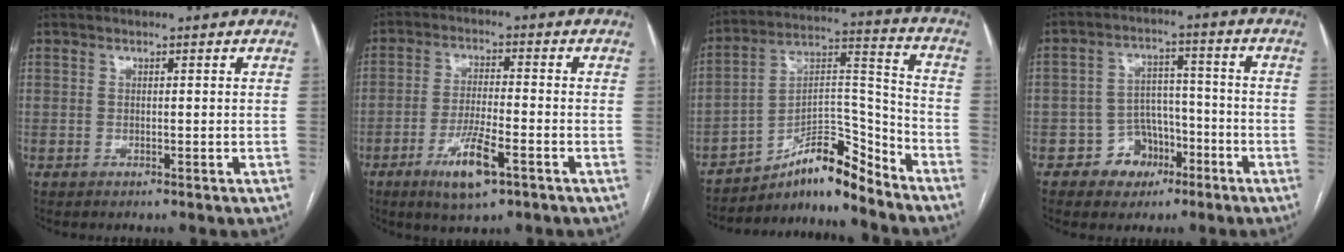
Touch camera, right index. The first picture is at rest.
{"total": 7.2, "force": [-3.8, 1.3, 6.0], "torque": [-0.115, -0.011, -0.062]}
{"total": 11.6, "force": [-10.3, 1.7, 5.0], "torque": [-0.079, 0.045, -0.175]}
{"total": 6.9, "force": [-3.6, 5.7, 1.8], "torque": [-0.020, 0.022, -0.048]}